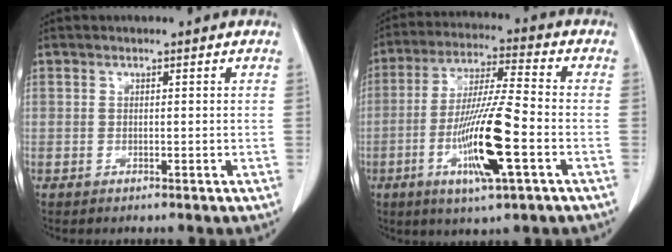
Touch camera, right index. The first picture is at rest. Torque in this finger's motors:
{"motor_torque": [2.14, 0.00, 0.42, 0.12]}